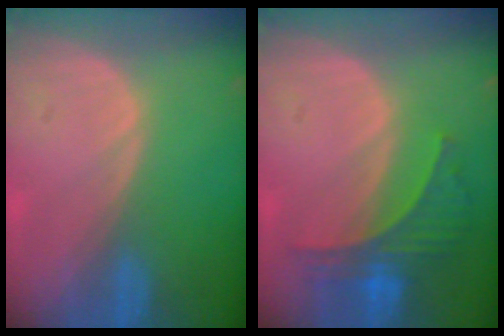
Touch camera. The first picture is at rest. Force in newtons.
{"total": 6.1, "press": 6.0, "slide": 1.0}